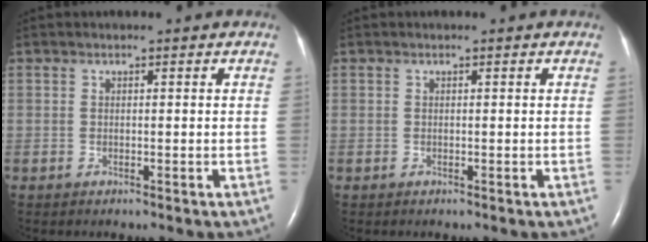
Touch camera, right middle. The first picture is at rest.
{"total": 0.0}